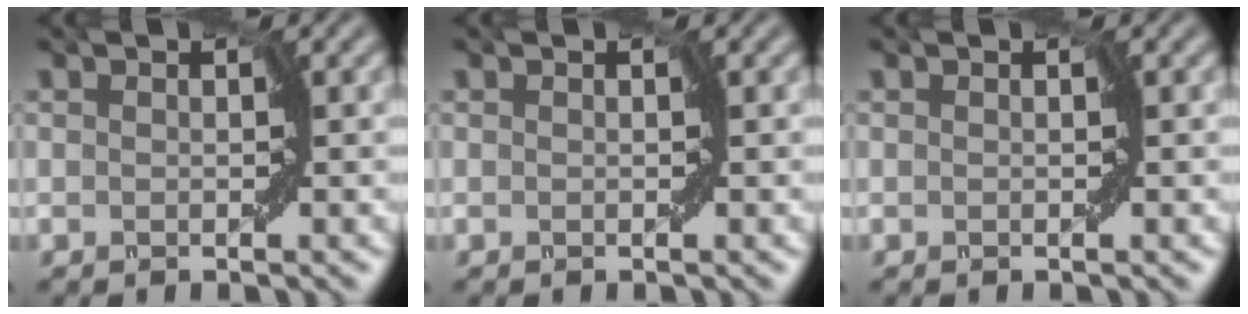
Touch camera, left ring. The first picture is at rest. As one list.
[{"total": 0.0}, {"total": 0.0}]